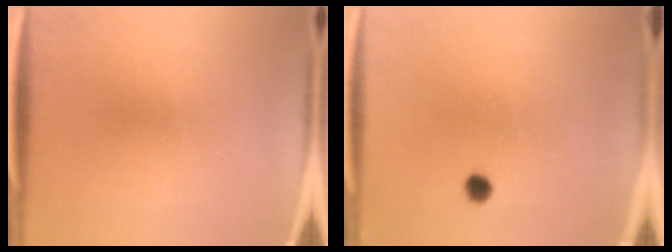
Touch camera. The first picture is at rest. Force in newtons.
{"total": 1.8}